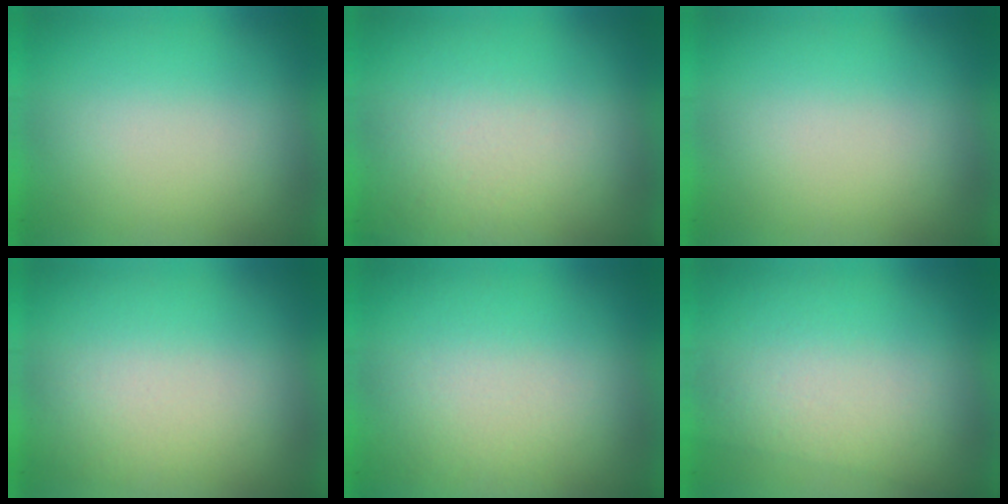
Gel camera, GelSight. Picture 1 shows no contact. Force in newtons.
{"total": 2.7}
{"total": 0.0}
{"total": 1.4}
{"total": 2.6}
{"total": 2.7}